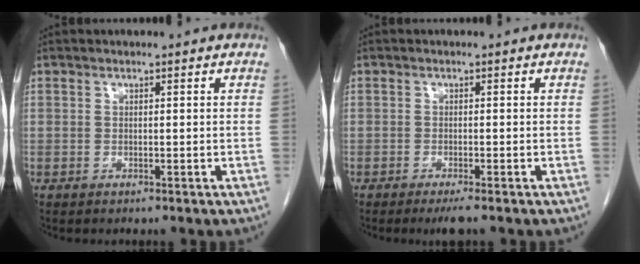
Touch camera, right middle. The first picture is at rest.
{"total": 2.3, "force": [-1.7, 0.0, 1.6], "torque": [-0.024, -0.005, -0.027]}